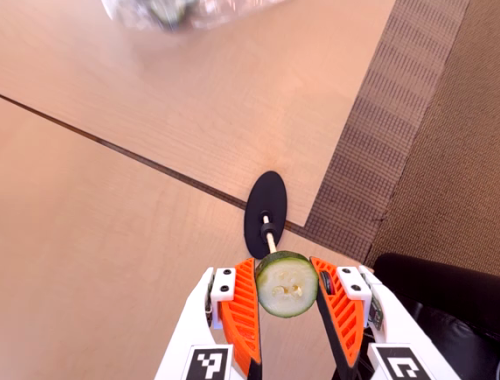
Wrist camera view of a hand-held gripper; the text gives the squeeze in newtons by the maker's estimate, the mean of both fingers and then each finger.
{"total": 10.5, "left": 10.1, "right": 10.9}